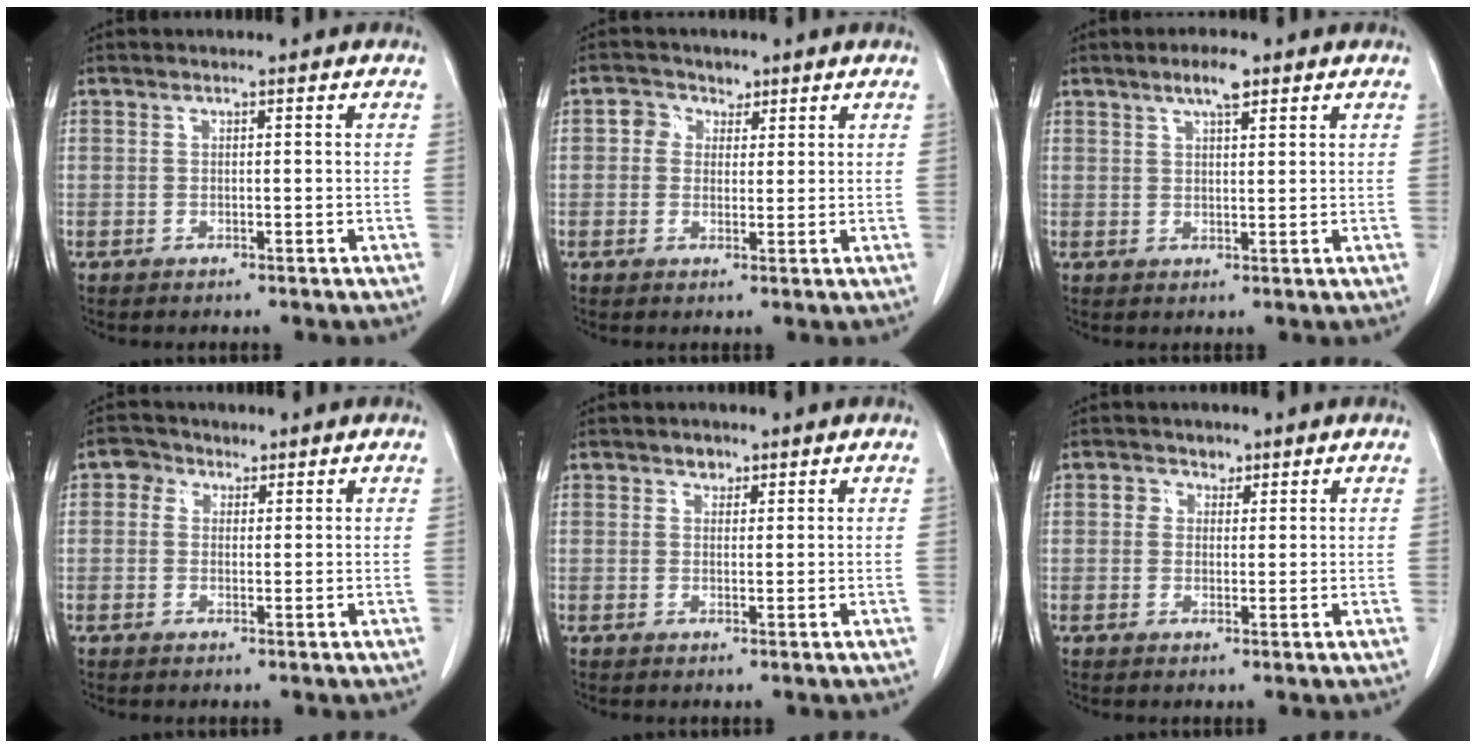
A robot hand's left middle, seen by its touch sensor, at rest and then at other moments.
{"total": 3.1, "force": [1.4, 2.7, 0.8], "torque": [-0.017, 0.011, 0.023]}
{"total": 3.9, "force": [2.6, 0.8, 2.8], "torque": [-0.052, 0.004, 0.044]}
{"total": 2.5, "force": [1.2, 2.0, 0.7], "torque": [-0.011, 0.006, 0.015]}
{"total": 1.5, "force": [1.1, 1.0, 0.4], "torque": [-0.005, -0.003, 0.016]}
{"total": 2.1, "force": [1.1, 1.8, 0.4], "torque": [0.000, 0.000, 0.013]}